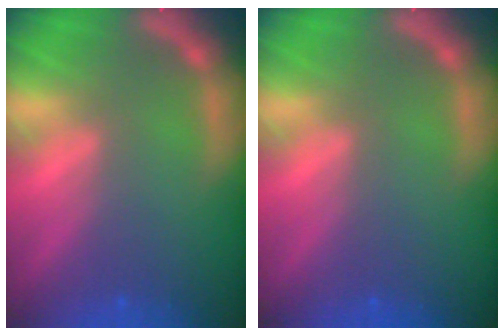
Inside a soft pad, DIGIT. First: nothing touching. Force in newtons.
{"total": 0.0}